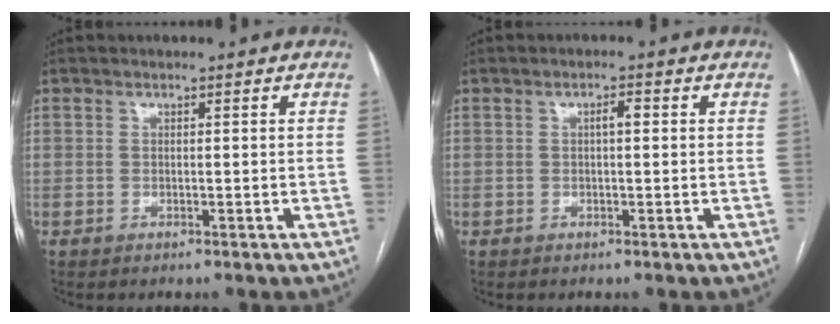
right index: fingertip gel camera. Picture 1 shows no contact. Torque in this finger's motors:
{"motor_torque": [0.35, 0.15, 0.18, 0.04]}